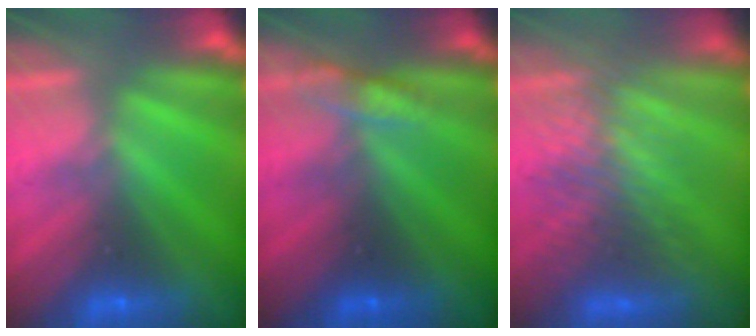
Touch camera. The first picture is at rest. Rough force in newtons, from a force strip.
{"total": 2.7}
{"total": 3.6}